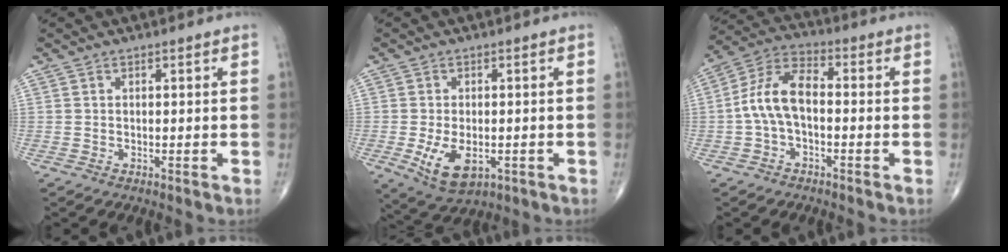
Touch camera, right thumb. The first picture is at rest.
{"total": 7.7, "force": [-2.1, 4.3, 6.1], "torque": [-0.104, -0.009, -0.023]}
{"total": 9.5, "force": [-1.1, 5.1, 7.9], "torque": [-0.156, 0.036, -0.031]}